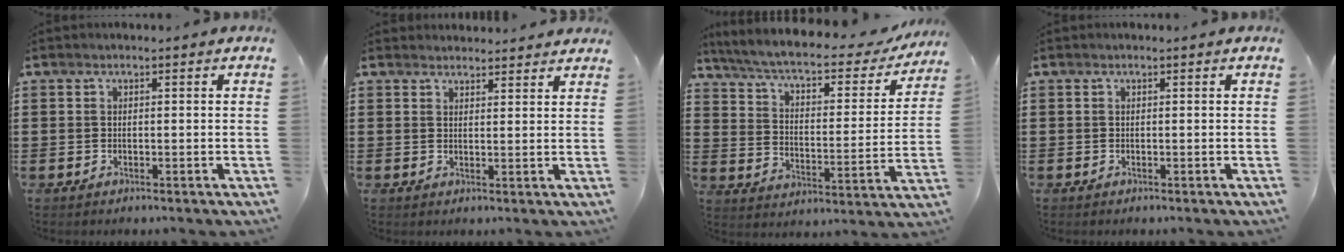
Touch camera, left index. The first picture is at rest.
{"total": 2.3, "force": [2.3, 0.2, -0.2], "torque": [-0.003, -0.005, 0.046]}
{"total": 6.2, "force": [5.0, 1.0, 3.6], "torque": [-0.091, -0.034, 0.081]}
{"total": 0.0}